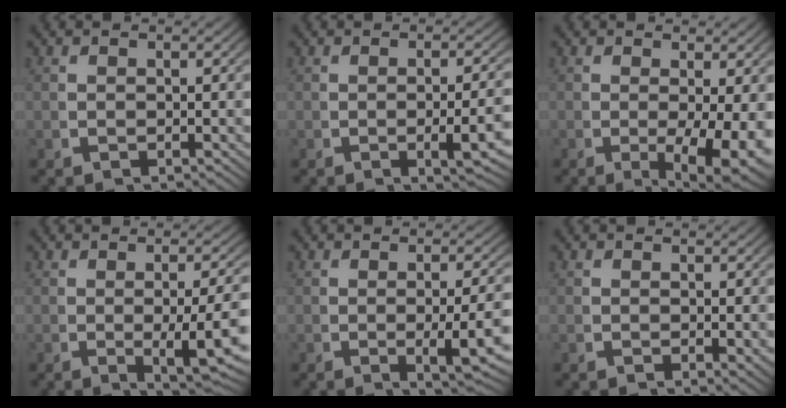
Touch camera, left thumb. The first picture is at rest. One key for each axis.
{"total": 3.7, "fx": -1.0, "fy": 0.9, "fz": 3.4, "tx": -0.050, "ty": 0.001, "tz": -0.013}
{"total": 6.2, "fx": -0.9, "fy": 2.9, "fz": 5.4, "tx": -0.086, "ty": -0.023, "tz": -0.006}
{"total": 5.7, "fx": -1.1, "fy": 1.8, "fz": 5.4, "tx": -0.085, "ty": -0.007, "tz": -0.010}
{"total": 4.9, "fx": -1.0, "fy": 1.4, "fz": 4.5, "tx": -0.072, "ty": -0.003, "tz": -0.012}
{"total": 0.7, "fx": 0.2, "fy": 0.3, "fz": 0.7, "tx": -0.008, "ty": -0.002, "tz": 0.005}